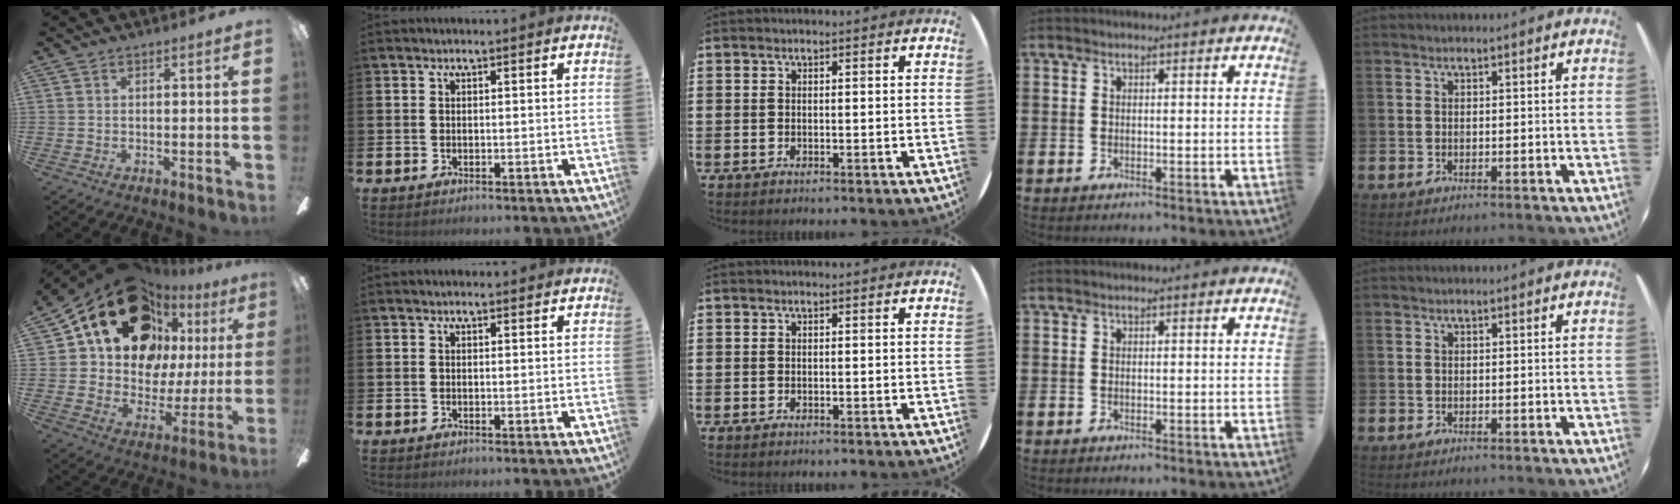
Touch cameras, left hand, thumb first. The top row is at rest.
{"thumb": {"total": 22.2, "force": [12.0, 14.7, 11.5], "torque": [-0.196, -0.065, 0.228]}, "index": {"total": 0.6, "force": [0.5, 0.2, 0.2], "torque": [0.006, -0.001, 0.008]}}